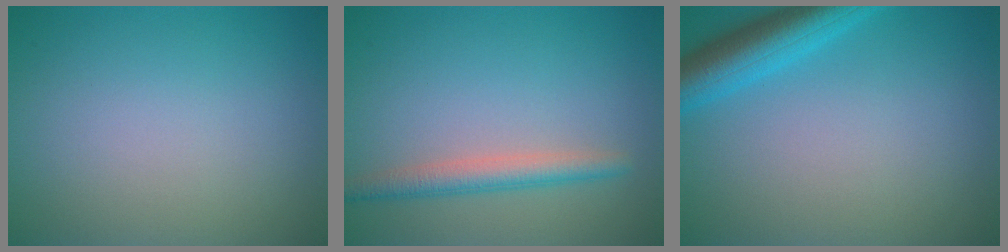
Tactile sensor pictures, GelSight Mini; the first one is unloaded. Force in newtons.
{"total": 2.7, "press": 2.7, "slide": 0.2}
{"total": 5.0, "press": 5.0, "slide": 0.3}